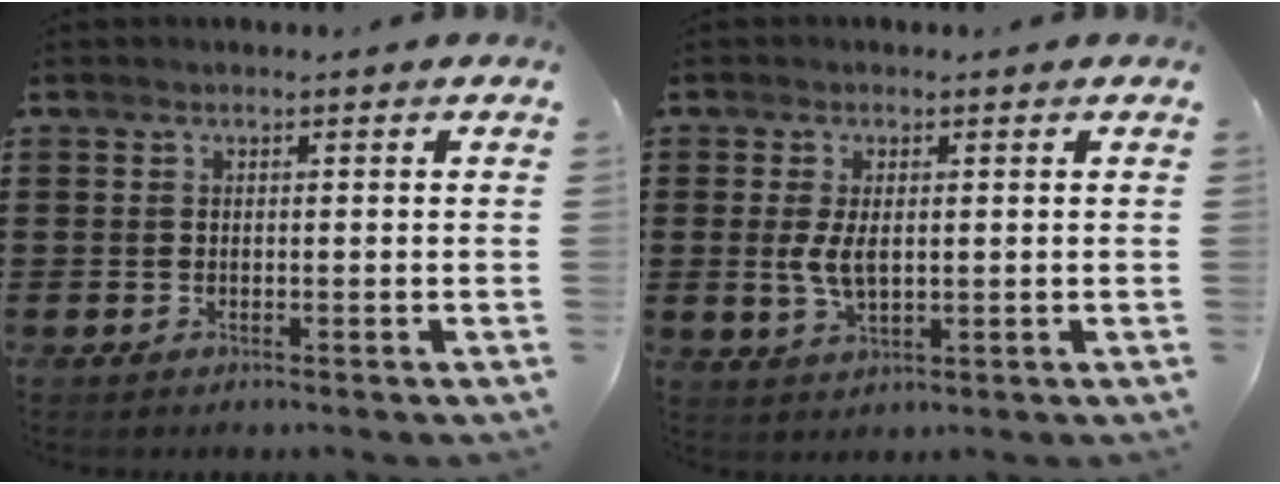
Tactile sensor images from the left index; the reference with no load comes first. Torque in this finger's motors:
{"motor_torque": [0.83, 0.78, 0.36, 0.14]}